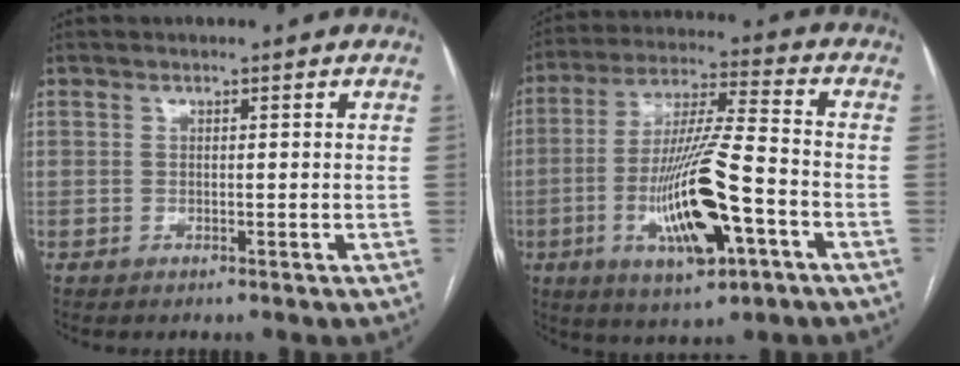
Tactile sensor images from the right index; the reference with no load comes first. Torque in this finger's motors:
{"motor_torque": [2.14, 0.00, 0.97, 0.21]}